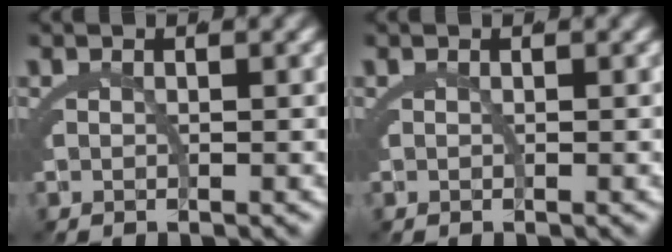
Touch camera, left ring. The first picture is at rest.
{"total": 0.0}